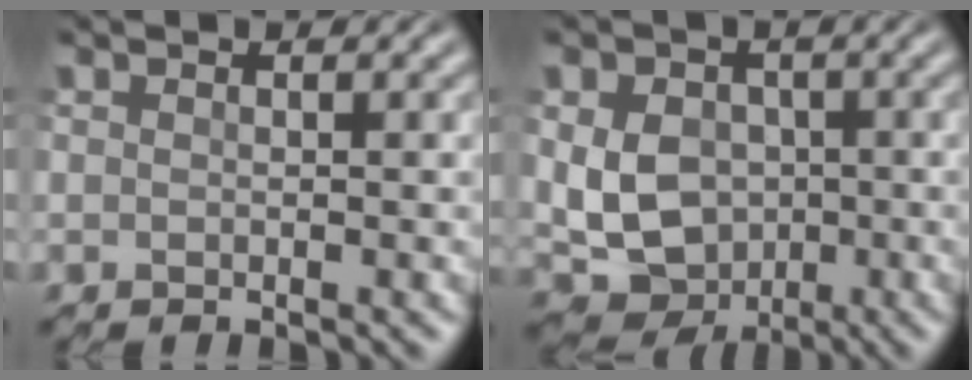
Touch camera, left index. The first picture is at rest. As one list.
[{"total": 7.5, "force": [-0.8, 5.9, 4.5], "torque": [-0.070, -0.014, -0.010]}]